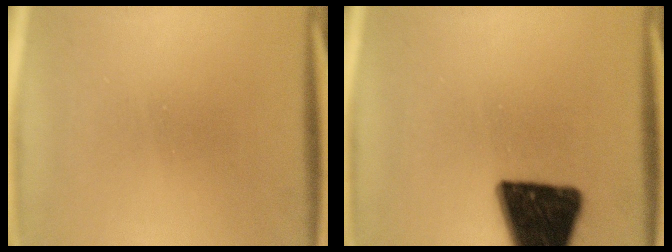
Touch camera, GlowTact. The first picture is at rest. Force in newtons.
{"total": 18.5}